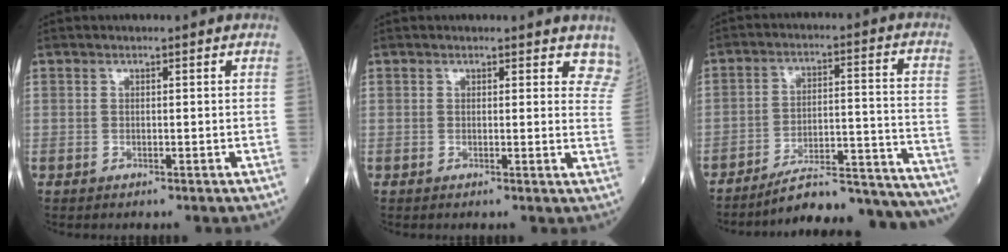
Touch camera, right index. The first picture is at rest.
{"total": 5.9, "force": [5.2, 2.2, 1.5], "torque": [0.012, -0.015, 0.030]}
{"total": 23.1, "force": [-22.3, 0.6, 6.2], "torque": [-0.041, 0.015, -0.305]}